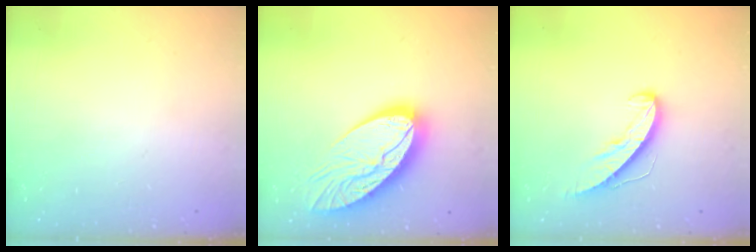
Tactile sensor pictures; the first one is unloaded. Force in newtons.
{"total": 17.9, "press": 17.8, "slide": 1.7}
{"total": 8.5, "press": 8.4, "slide": 0.8}